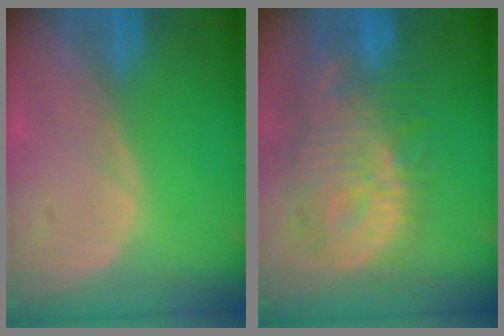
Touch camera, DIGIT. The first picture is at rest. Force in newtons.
{"total": 13.1, "press": 11.5, "slide": 6.4}